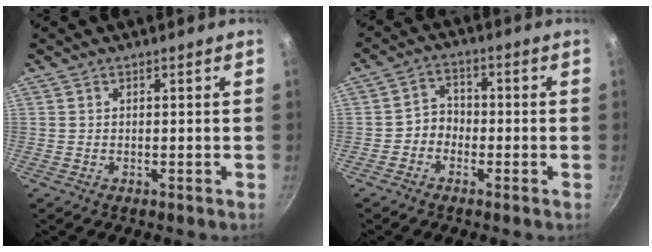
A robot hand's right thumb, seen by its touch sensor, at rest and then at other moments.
{"total": 3.8, "force": [-1.7, 3.1, 1.4], "torque": [0.003, 0.023, -0.036]}